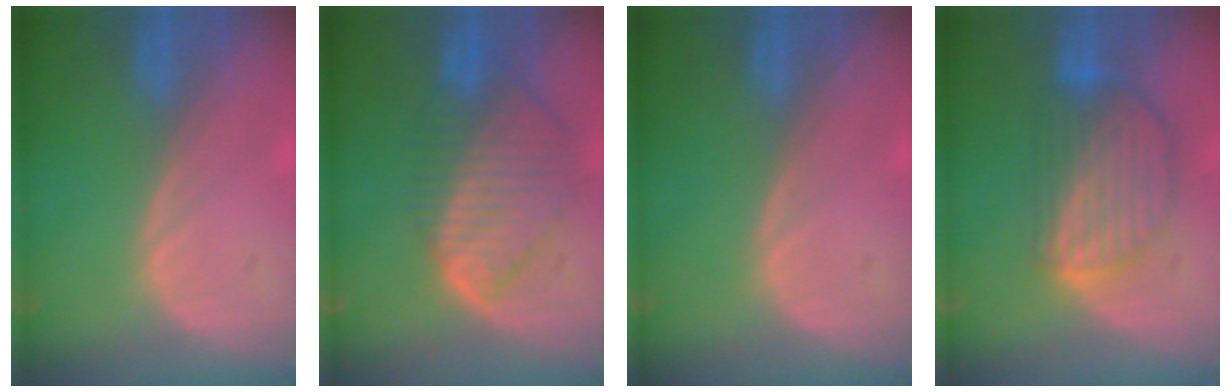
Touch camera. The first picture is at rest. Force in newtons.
{"total": 9.3, "press": 8.0, "slide": 4.7}
{"total": 0.0}
{"total": 8.9, "press": 7.7, "slide": 4.4}